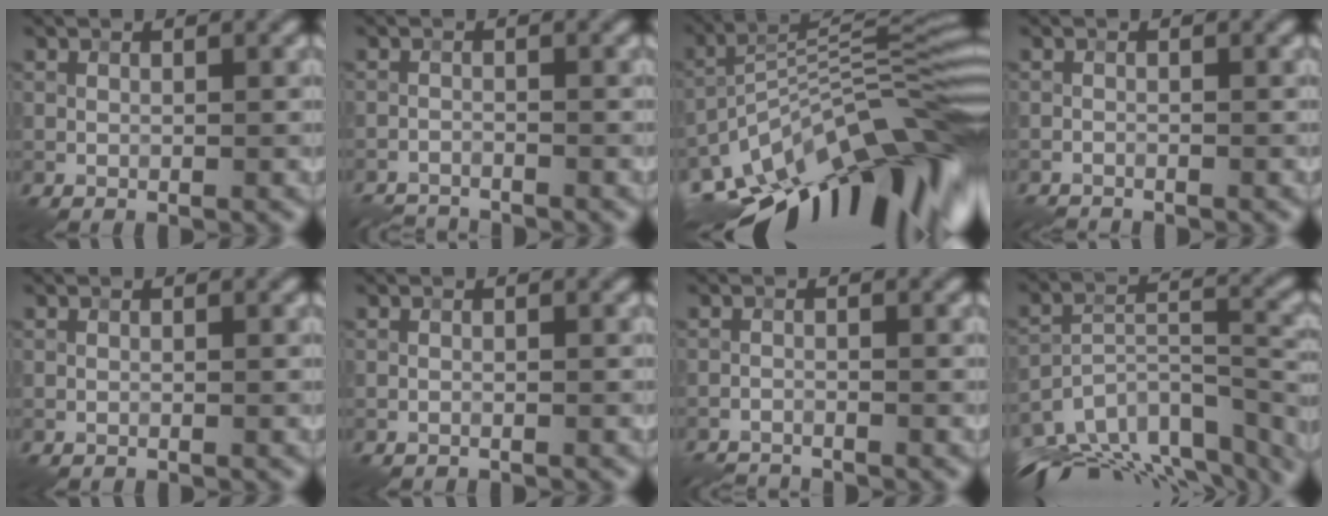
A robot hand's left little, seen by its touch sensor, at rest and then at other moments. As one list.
[{"total": 4.0, "force": [-3.9, 0.4, 0.7], "torque": [-0.021, -0.015, -0.068]}, {"total": 15.8, "force": [-8.5, 5.2, 12.2], "torque": [-0.207, 0.018, -0.158]}, {"total": 2.1, "force": [-2.0, 0.1, 0.4], "torque": [-0.015, -0.006, -0.040]}, {"total": 0.0}, {"total": 1.1, "force": [-1.1, 0.0, 0.0], "torque": [0.005, -0.004, -0.019]}, {"total": 3.6, "force": [-3.5, 0.4, 0.6], "torque": [-0.020, -0.014, -0.062]}, {"total": 12.6, "force": [-10.0, 4.5, 6.4], "torque": [-0.131, 0.009, -0.144]}]